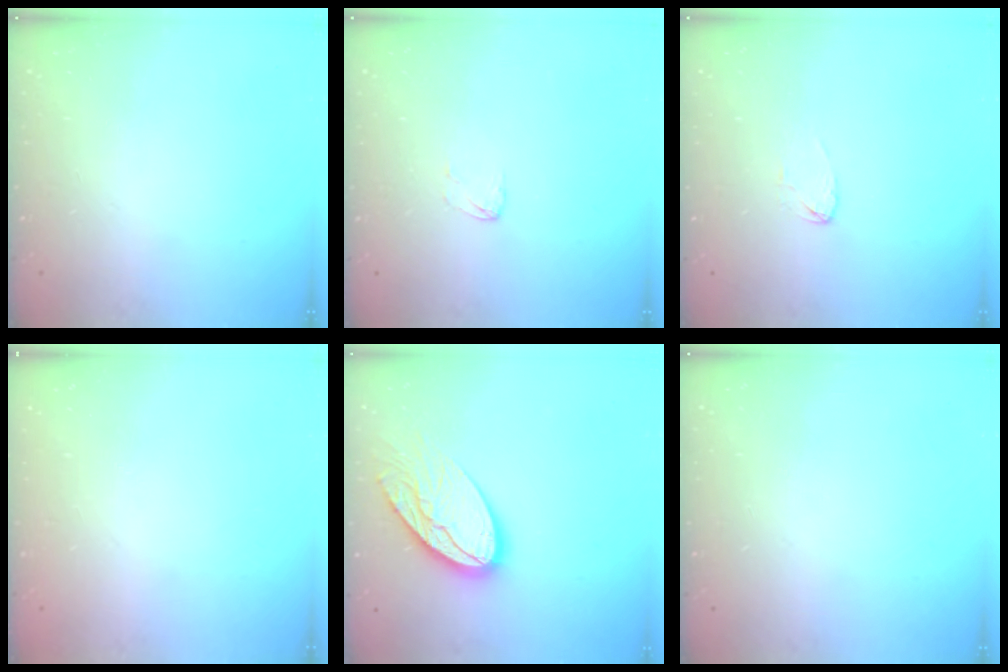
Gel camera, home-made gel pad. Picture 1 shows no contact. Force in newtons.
{"total": 2.9, "press": 2.9, "slide": 0.2}
{"total": 3.0, "press": 3.0, "slide": 0.2}
{"total": 0.0}
{"total": 14.4, "press": 14.3, "slide": 1.2}
{"total": 0.0}